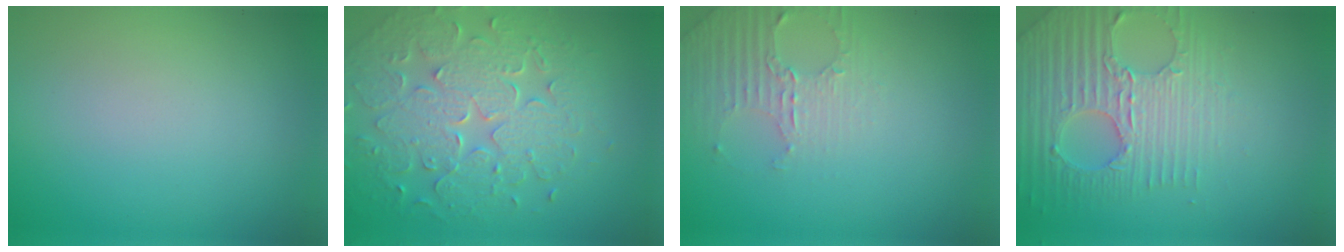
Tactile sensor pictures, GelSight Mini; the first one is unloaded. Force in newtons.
{"total": 8.0, "press": 5.7, "slide": 5.6}
{"total": 3.0, "press": 2.9, "slide": 0.7}
{"total": 4.5, "press": 4.3, "slide": 1.1}